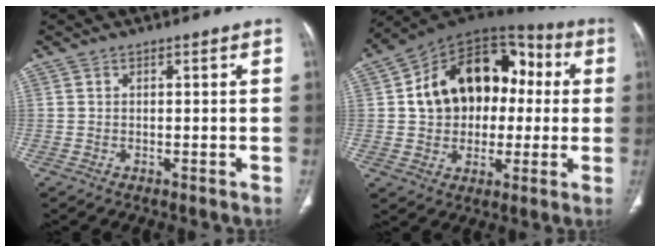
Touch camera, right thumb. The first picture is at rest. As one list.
[{"total": 21.5, "force": [2.1, 15.5, 14.8], "torque": [-0.196, 0.041, 0.034]}]